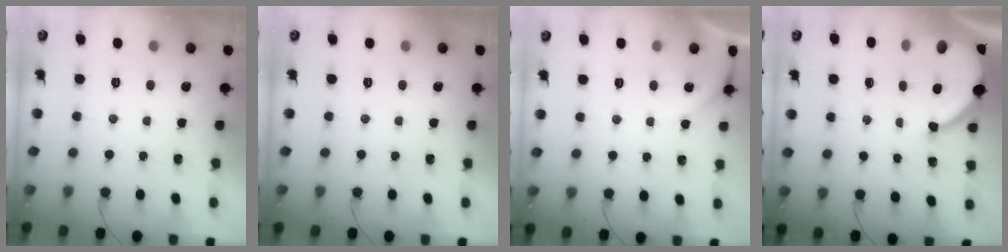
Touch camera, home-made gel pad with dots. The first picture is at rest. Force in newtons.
{"total": 0.0}
{"total": 3.0, "press": 3.0, "slide": 0.3}
{"total": 9.0, "press": 9.0, "slide": 1.2}